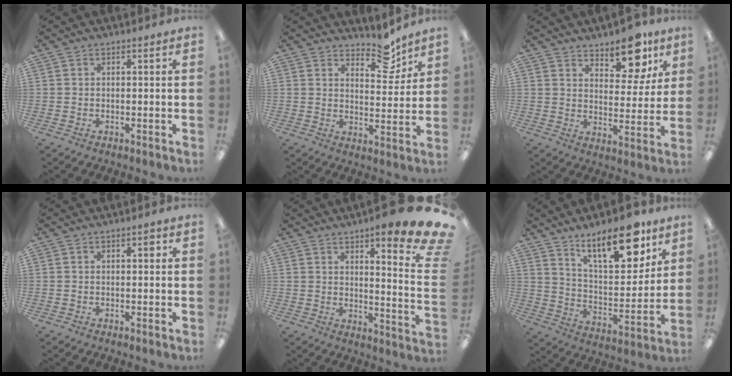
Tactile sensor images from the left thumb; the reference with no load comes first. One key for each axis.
{"total": 8.3, "fx": 6.9, "fy": 3.2, "fz": 3.2, "tx": -0.020, "ty": -0.054, "tz": 0.118}
{"total": 13.1, "fx": 10.3, "fy": 5.6, "fz": 5.9, "tx": -0.069, "ty": -0.067, "tz": 0.180}
{"total": 1.5, "fx": 0.5, "fy": 0.6, "fz": 1.3, "tx": -0.010, "ty": -0.002, "tz": 0.004}
{"total": 12.6, "fx": 8.9, "fy": 2.1, "fz": 8.8, "tx": -0.125, "ty": -0.069, "tz": 0.144}
{"total": 18.6, "fx": 12.9, "fy": 6.7, "fz": 11.6, "tx": -0.170, "ty": -0.076, "tz": 0.209}